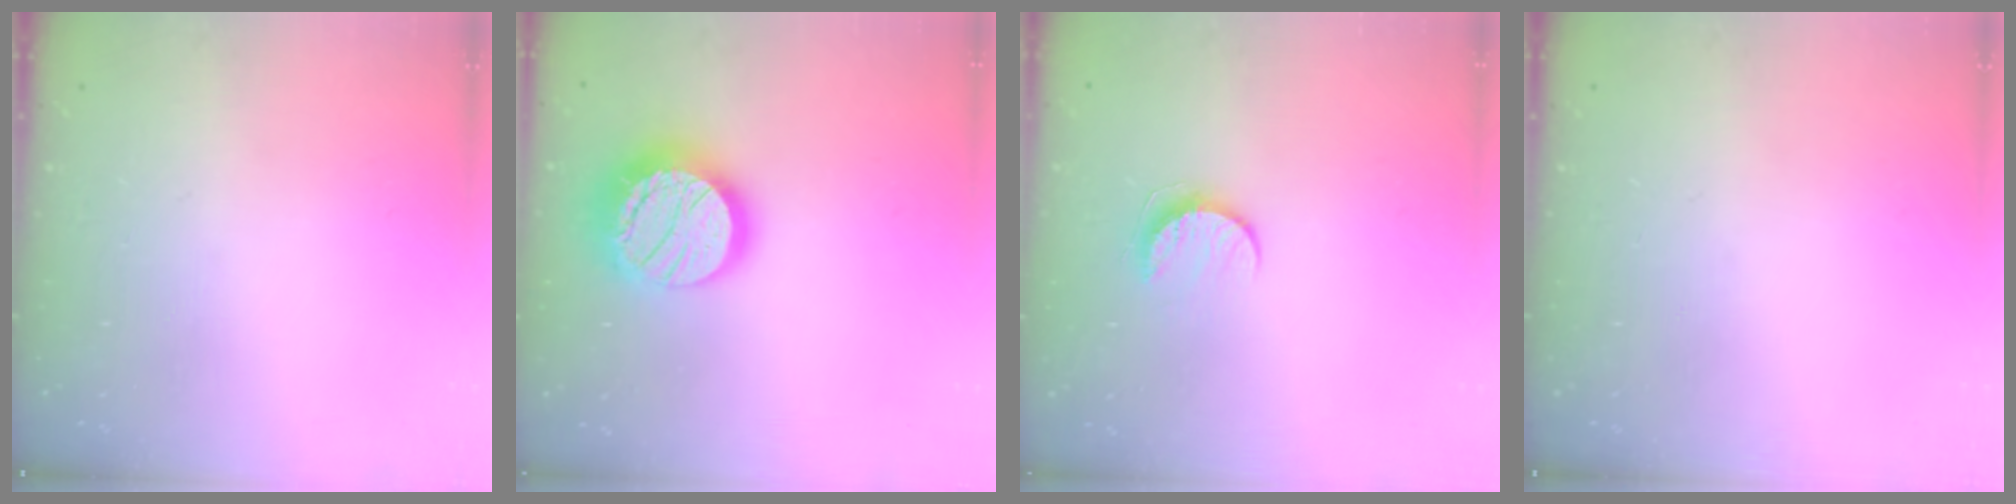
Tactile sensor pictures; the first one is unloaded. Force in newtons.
{"total": 19.6, "press": 19.5, "slide": 1.3}
{"total": 8.1, "press": 8.1, "slide": 0.6}
{"total": 0.0}